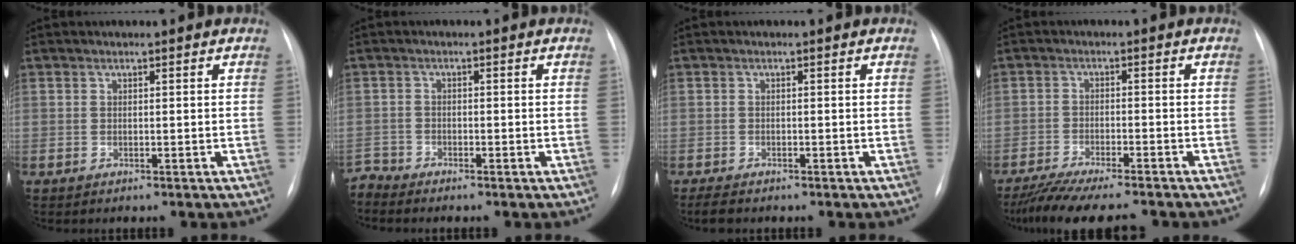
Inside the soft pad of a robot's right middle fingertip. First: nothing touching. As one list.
[{"total": 2.0, "force": [-1.9, 0.0, -0.5], "torque": [0.013, -0.008, -0.037]}, {"total": 2.3, "force": [-1.9, 0.8, 1.2], "torque": [-0.025, -0.004, -0.025]}, {"total": 11.5, "force": [-10.0, 0.8, 5.5], "torque": [-0.081, -0.023, -0.154]}]